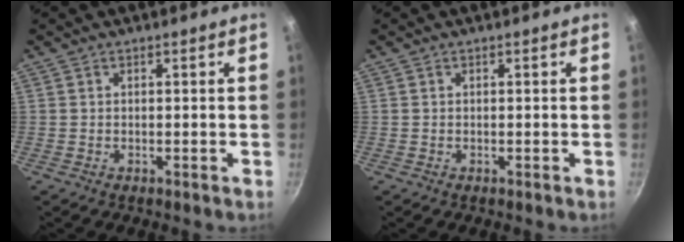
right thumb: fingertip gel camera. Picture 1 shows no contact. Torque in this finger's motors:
{"motor_torque": [-0.21, 0.19, 0.01, 0.00, 0.01]}